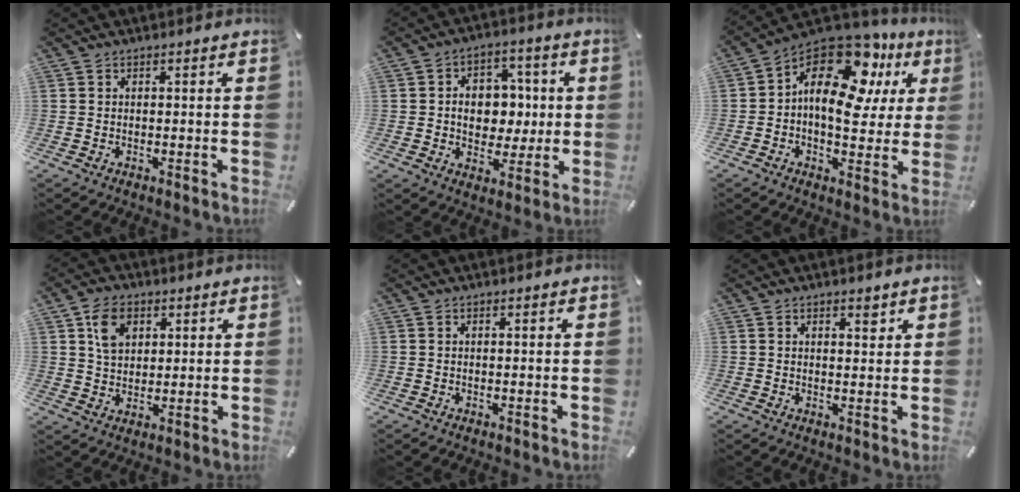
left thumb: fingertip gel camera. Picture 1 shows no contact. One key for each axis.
{"total": 9.9, "fx": 0.1, "fy": 8.3, "fz": 5.4, "tx": -0.067, "ty": 0.005, "tz": 0.004}
{"total": 17.8, "fx": 7.5, "fy": 10.5, "fz": 12.4, "tx": -0.211, "ty": -0.052, "tz": 0.125}
{"total": 7.2, "fx": 2.9, "fy": 5.4, "fz": 3.7, "tx": -0.062, "ty": 0.003, "tz": 0.053}
{"total": 0.0}
{"total": 1.9, "fx": 1.3, "fy": 1.1, "fz": 1.0, "tx": -0.004, "ty": -0.006, "tz": 0.019}